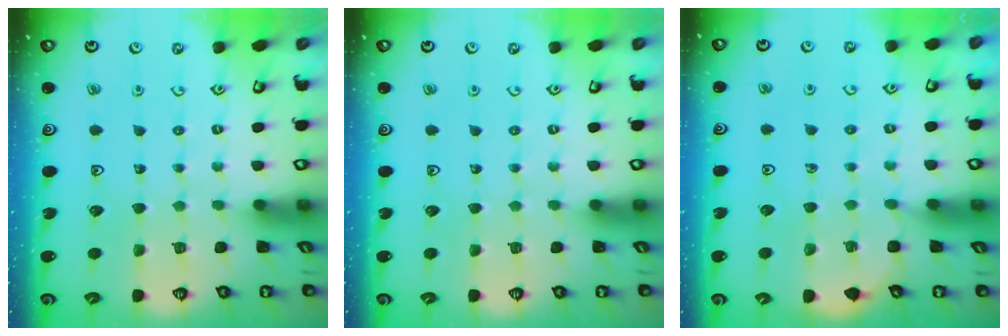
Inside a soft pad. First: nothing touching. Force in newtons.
{"total": 0.0}
{"total": 3.9, "press": 3.8, "slide": 0.4}